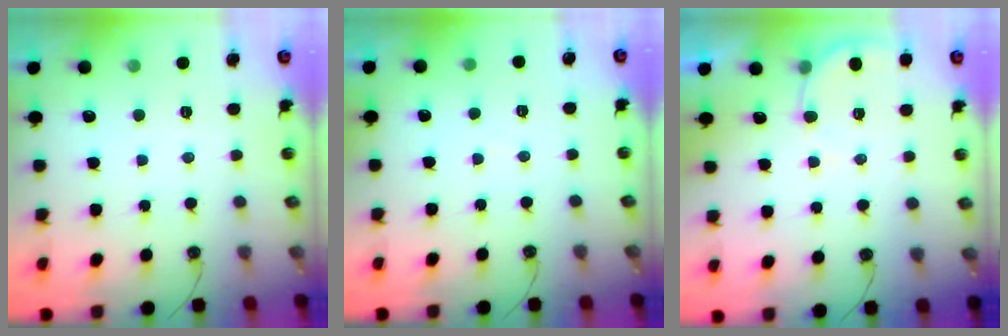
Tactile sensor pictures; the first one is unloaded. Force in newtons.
{"total": 2.6, "press": 2.6, "slide": 0.3}
{"total": 5.0, "press": 4.9, "slide": 0.3}